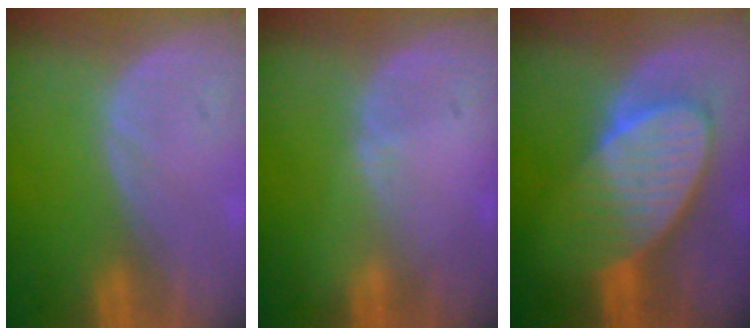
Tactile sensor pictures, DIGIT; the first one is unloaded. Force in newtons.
{"total": 0.5, "press": 0.5, "slide": 0.2}
{"total": 9.0, "press": 8.1, "slide": 4.0}